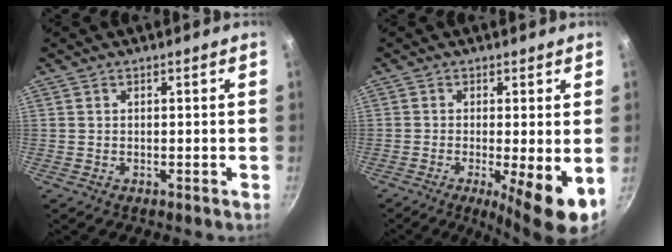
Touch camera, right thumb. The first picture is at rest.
{"total": 8.6, "force": [-1.9, 1.6, 8.3], "torque": [-0.126, -0.009, -0.025]}